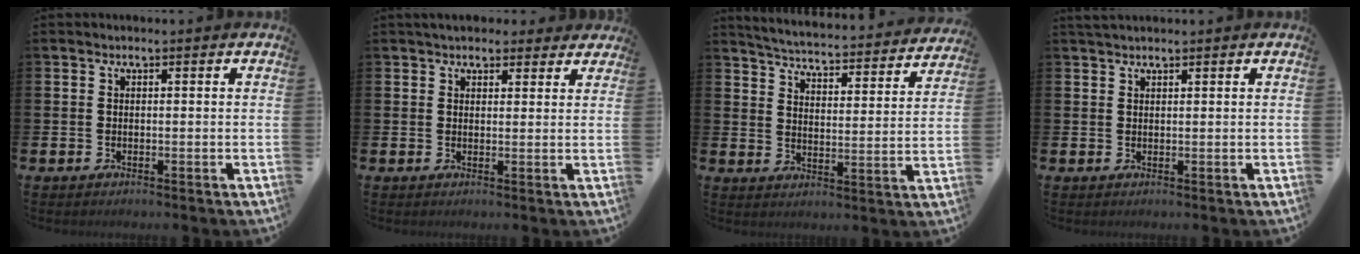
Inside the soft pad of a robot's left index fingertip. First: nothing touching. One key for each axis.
{"total": 3.5, "fx": 3.2, "fy": 1.4, "fz": 0.3, "tx": -0.002, "ty": -0.011, "tz": 0.058}
{"total": 4.5, "fx": 4.5, "fy": 0.3, "fz": 0.7, "tx": -0.039, "ty": -0.045, "tz": 0.071}
{"total": 1.4, "fx": 1.3, "fy": 0.3, "fz": 0.3, "tx": -0.004, "ty": 0.002, "tz": 0.023}